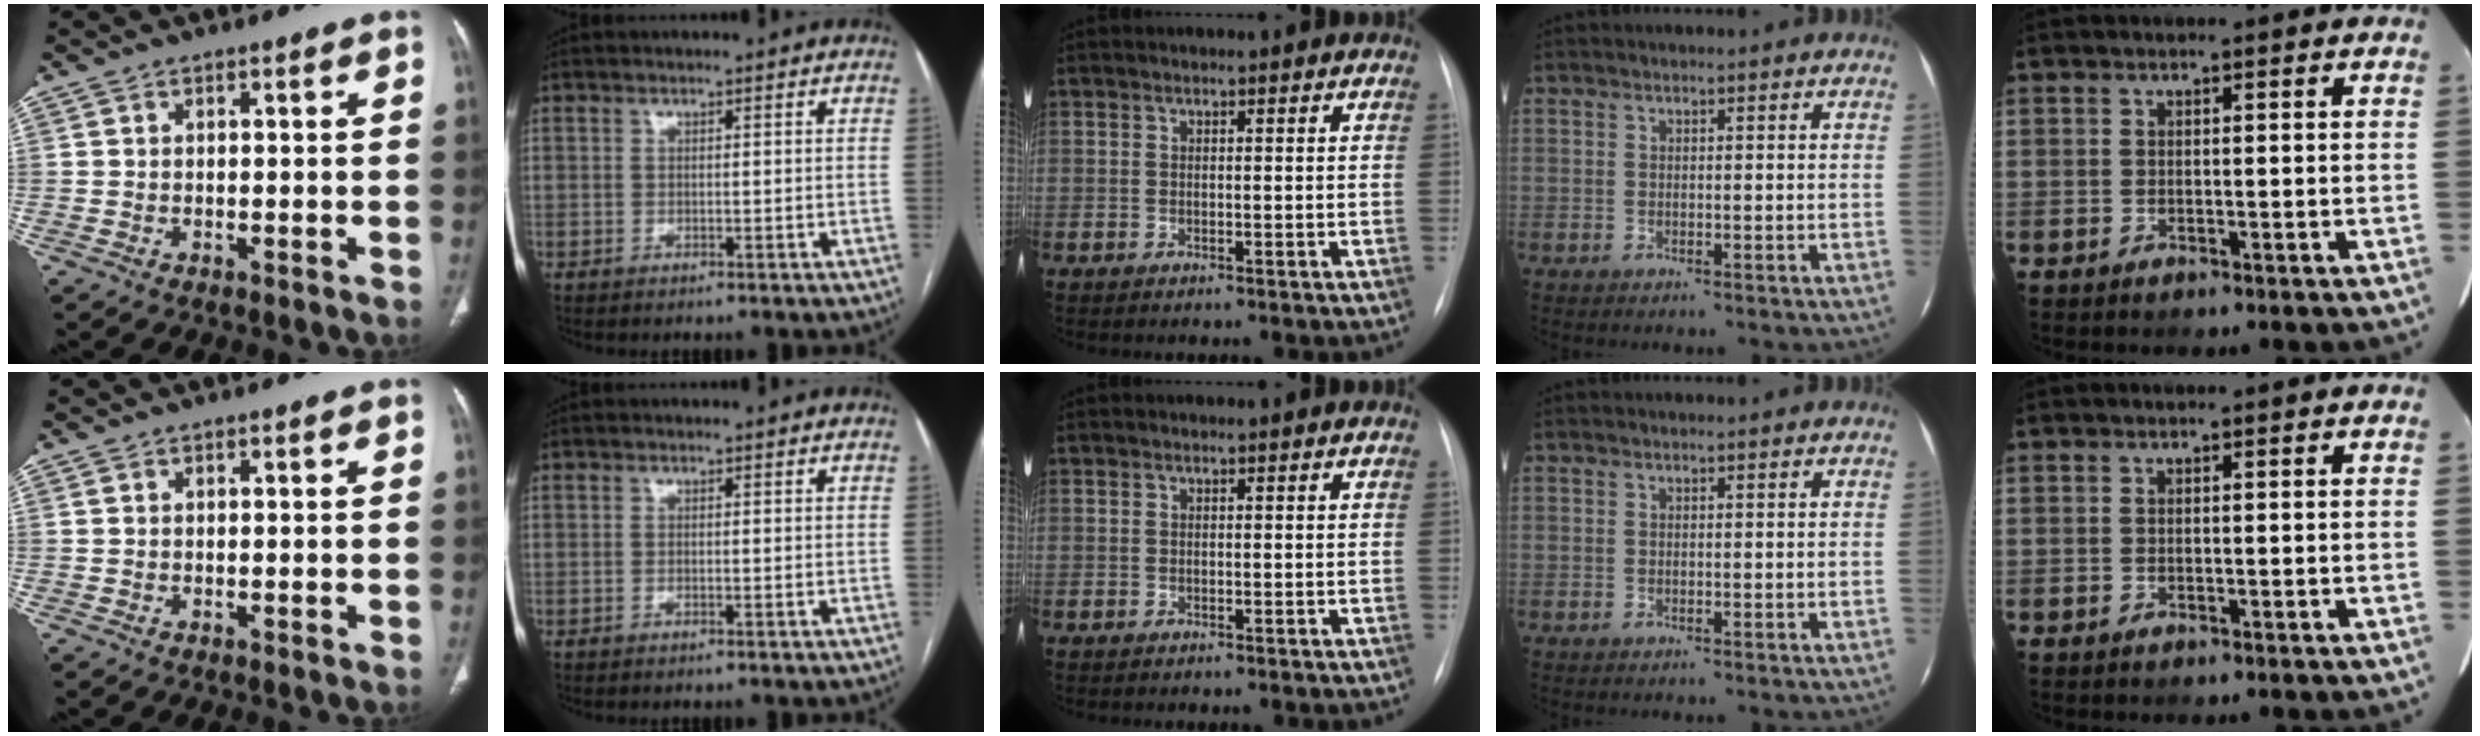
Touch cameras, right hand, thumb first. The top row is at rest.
{}